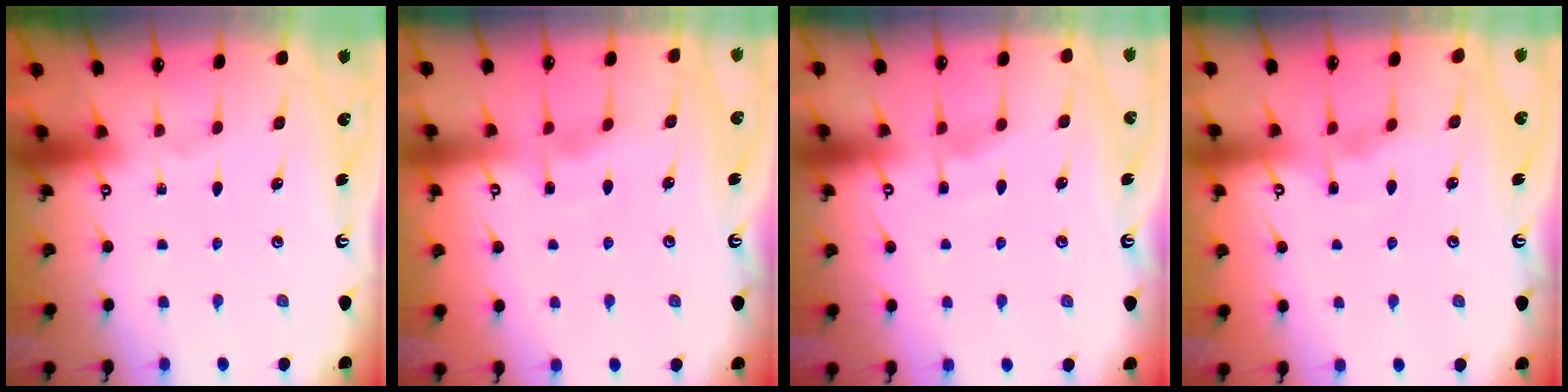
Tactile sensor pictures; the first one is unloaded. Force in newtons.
{"total": 2.9, "press": 2.9, "slide": 0.4}
{"total": 3.5, "press": 3.5, "slide": 0.5}
{"total": 3.0, "press": 2.9, "slide": 0.4}